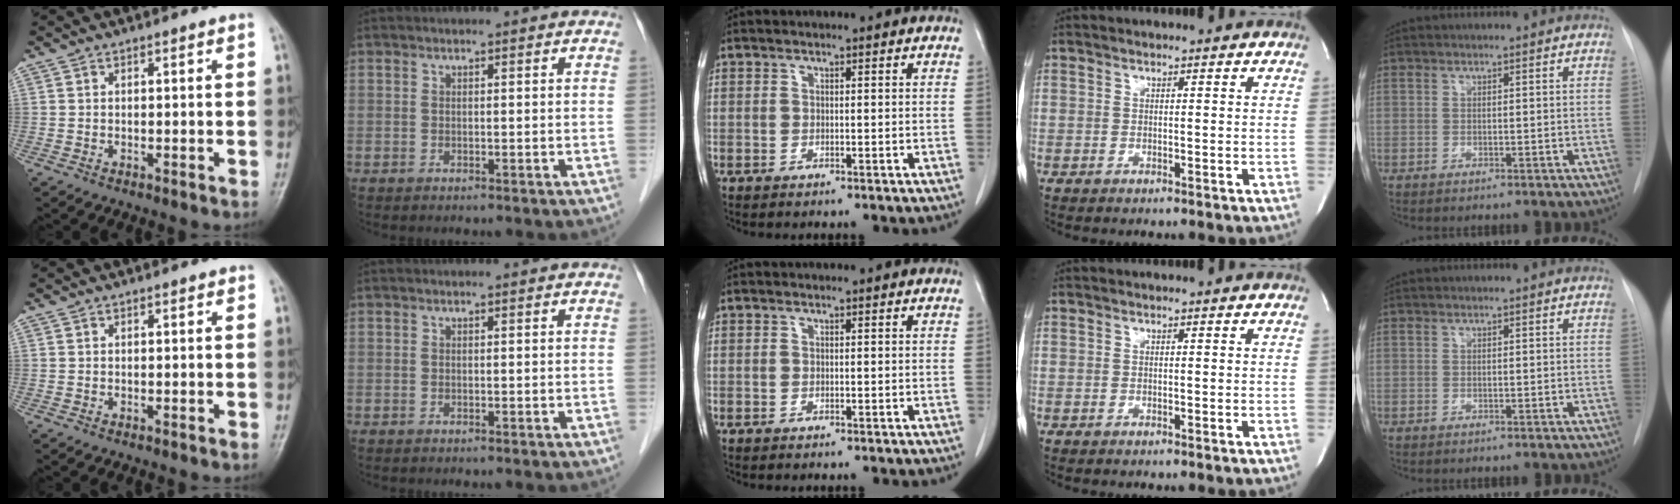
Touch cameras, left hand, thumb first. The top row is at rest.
{}